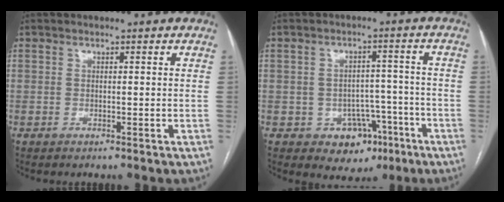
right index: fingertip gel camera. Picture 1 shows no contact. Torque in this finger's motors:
{"motor_torque": [-0.27, -0.22, 0.06, -0.02]}